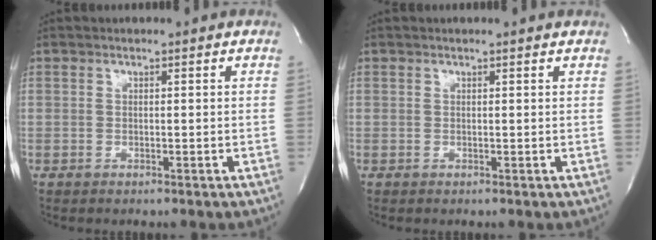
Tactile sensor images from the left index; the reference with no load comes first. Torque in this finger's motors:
{"motor_torque": [0.20, -0.02, 0.02, 0.02]}